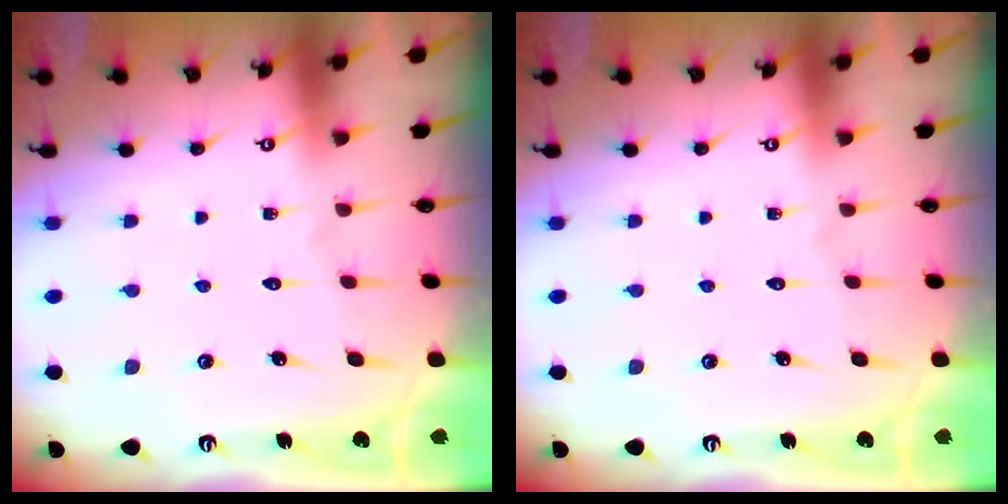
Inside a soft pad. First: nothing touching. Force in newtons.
{"total": 0.0}